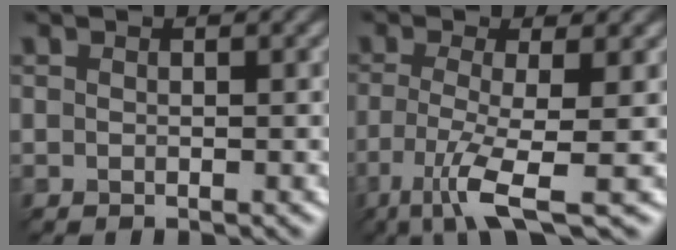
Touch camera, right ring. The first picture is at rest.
{"total": 5.5, "force": [-3.4, 0.3, 4.3], "torque": [-0.101, 0.000, -0.052]}